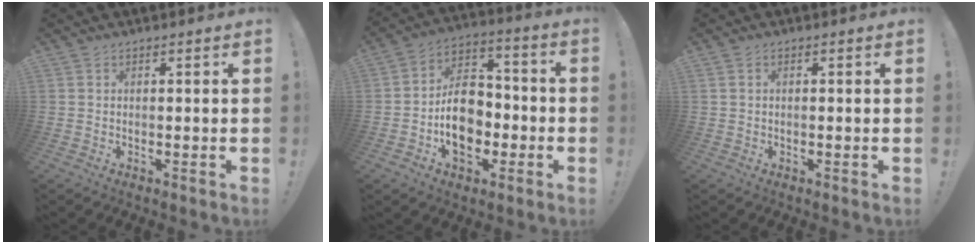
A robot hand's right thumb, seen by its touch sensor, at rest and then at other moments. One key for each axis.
{"total": 15.1, "fx": -3.8, "fy": 10.8, "fz": 9.8, "tx": -0.157, "ty": 0.028, "tz": -0.063}
{"total": 0.6, "fx": -0.2, "fy": 0.4, "fz": 0.5, "tx": -0.013, "ty": 0.004, "tz": -0.002}